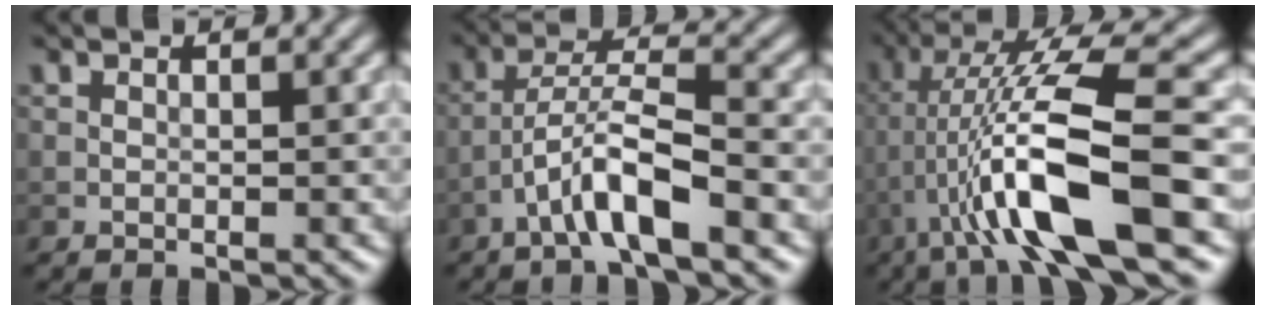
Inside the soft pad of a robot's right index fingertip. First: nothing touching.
{"total": 5.4, "force": [-2.9, 0.8, 4.5], "torque": [-0.082, 0.017, -0.055]}
{"total": 11.2, "force": [-3.1, 1.9, 10.6], "torque": [-0.191, 0.023, -0.054]}